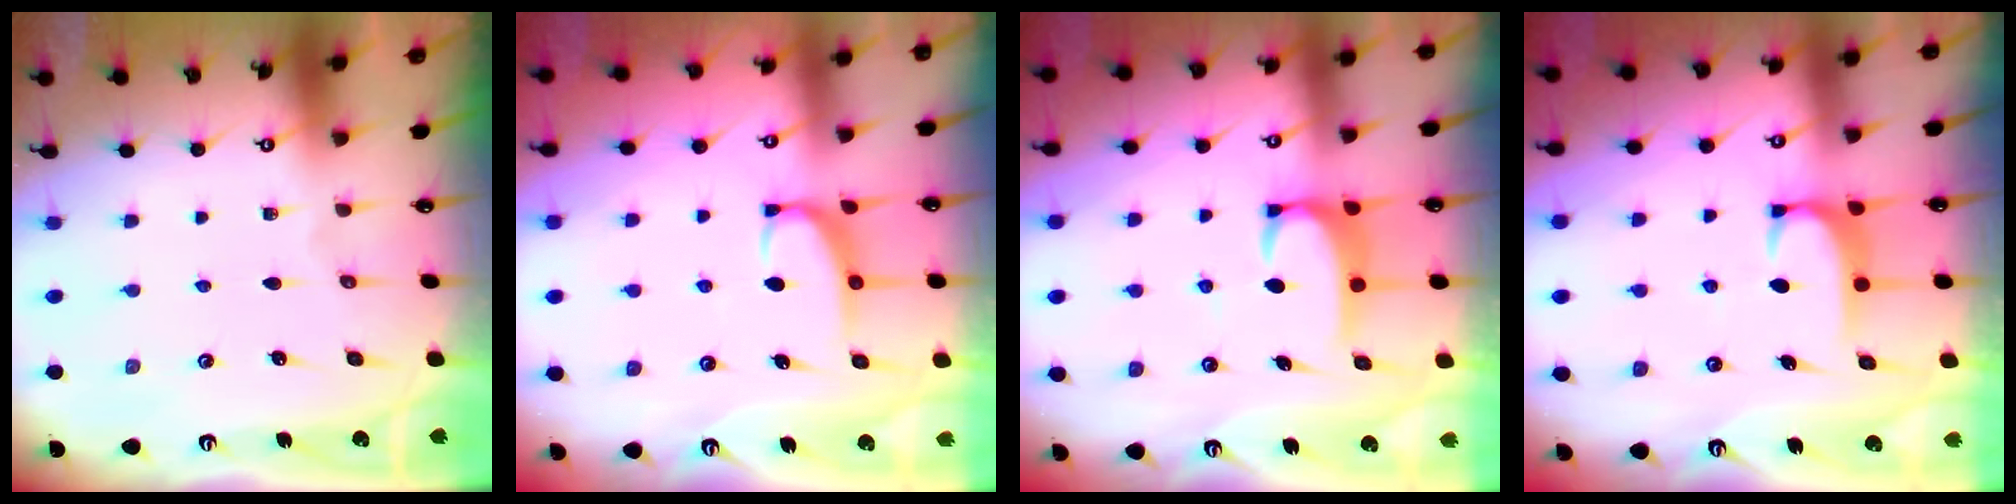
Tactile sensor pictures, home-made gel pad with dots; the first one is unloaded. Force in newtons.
{"total": 3.0, "press": 2.7, "slide": 1.2}
{"total": 3.0, "press": 3.0, "slide": 0.3}
{"total": 2.0, "press": 1.9, "slide": 0.5}